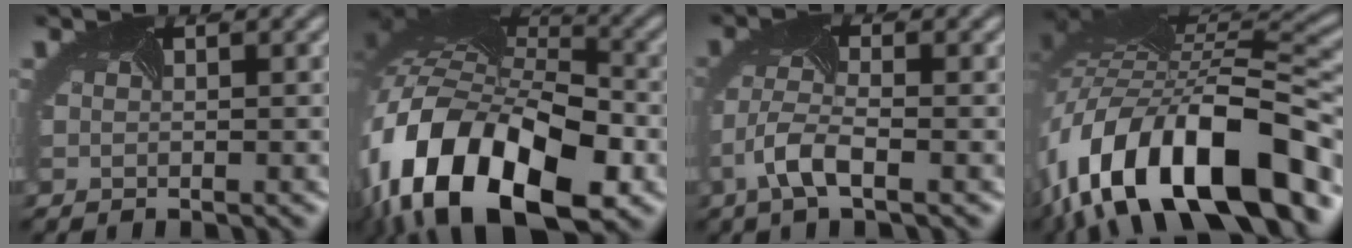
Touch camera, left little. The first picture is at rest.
{"total": 17.8, "force": [-6.7, 10.0, 13.1], "torque": [-0.266, -0.011, -0.114]}
{"total": 3.1, "force": [-1.7, 0.9, 2.5], "torque": [-0.067, 0.008, -0.042]}
{"total": 16.1, "force": [-6.8, 7.6, 12.4], "torque": [-0.212, 0.013, -0.117]}